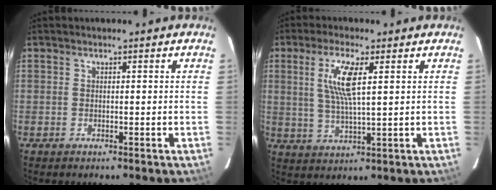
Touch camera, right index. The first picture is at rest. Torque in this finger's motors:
{"motor_torque": [0.82, 0.65, 0.45, 0.12]}